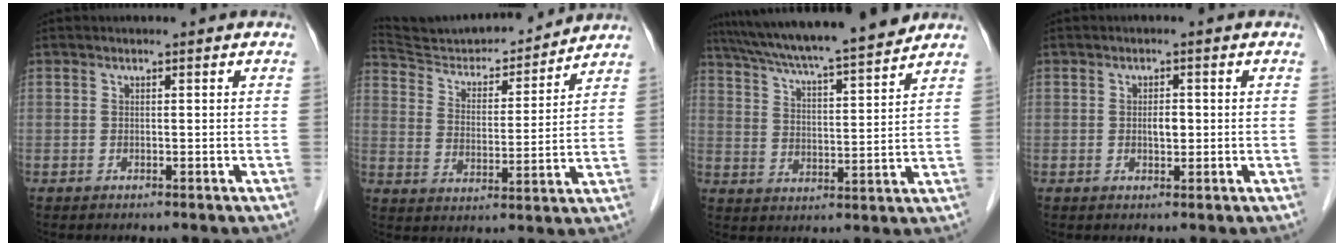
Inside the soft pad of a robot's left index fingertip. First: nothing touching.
{"total": 16.2, "force": [15.7, 2.4, 3.5], "torque": [-0.059, -0.003, 0.248]}
{"total": 17.0, "force": [15.1, 0.0, 8.0], "torque": [-0.139, 0.011, 0.231]}
{"total": 1.8, "force": [-0.4, 0.8, 1.6], "torque": [-0.027, -0.004, -0.005]}